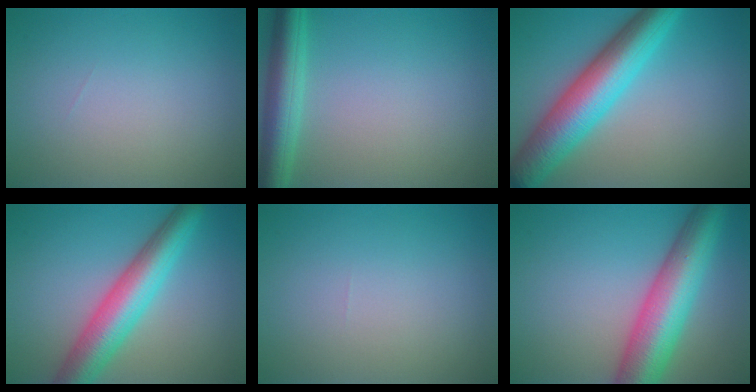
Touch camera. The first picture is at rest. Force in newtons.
{"total": 4.8, "press": 4.8, "slide": 0.2}
{"total": 8.6, "press": 8.6, "slide": 0.1}
{"total": 7.0, "press": 7.0, "slide": 0.3}
{"total": 0.0}
{"total": 9.3, "press": 9.3, "slide": 0.3}